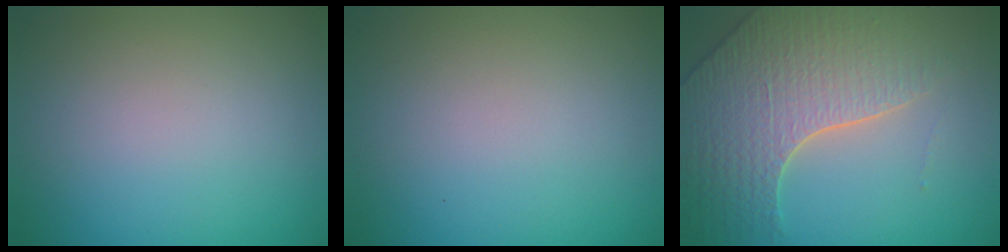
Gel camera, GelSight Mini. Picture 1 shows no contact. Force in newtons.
{"total": 0.0}
{"total": 6.2, "press": 5.2, "slide": 3.4}